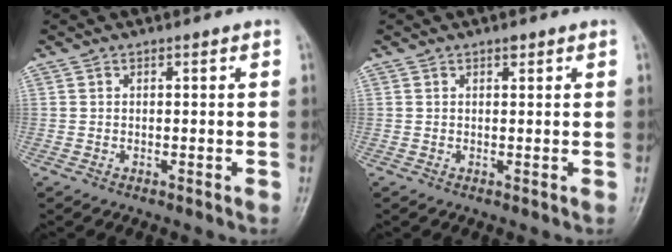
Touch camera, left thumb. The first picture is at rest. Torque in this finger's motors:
{"motor_torque": [0.17, -0.04, 0.06, -0.14, 0.00]}